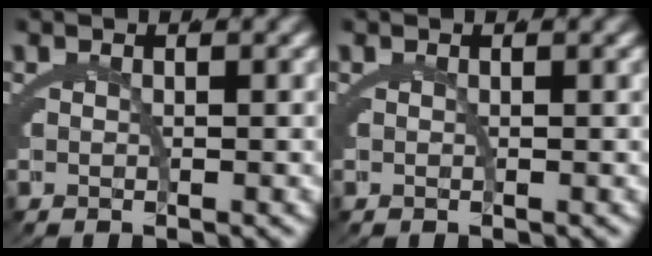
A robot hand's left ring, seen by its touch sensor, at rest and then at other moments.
{"total": 0.0}